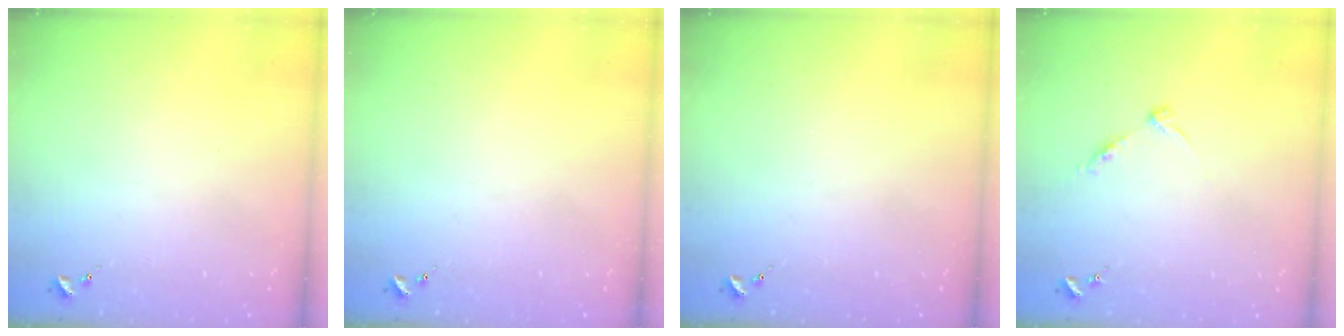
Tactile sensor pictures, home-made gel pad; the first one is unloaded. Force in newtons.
{"total": 0.0}
{"total": 0.0}
{"total": 6.2, "press": 6.2, "slide": 0.7}